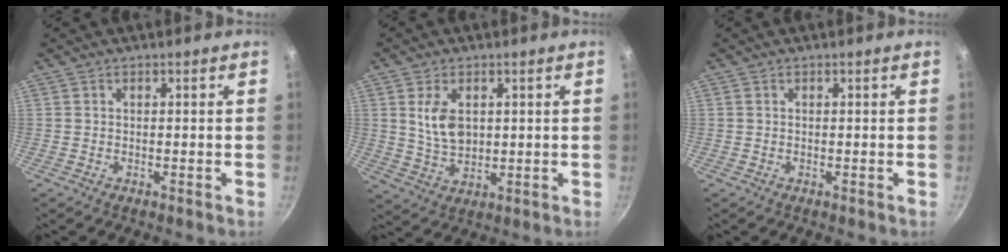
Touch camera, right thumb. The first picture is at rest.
{"total": 7.0, "force": [1.7, 4.4, 5.1], "torque": [-0.083, -0.017, 0.039]}
{"total": 0.0}